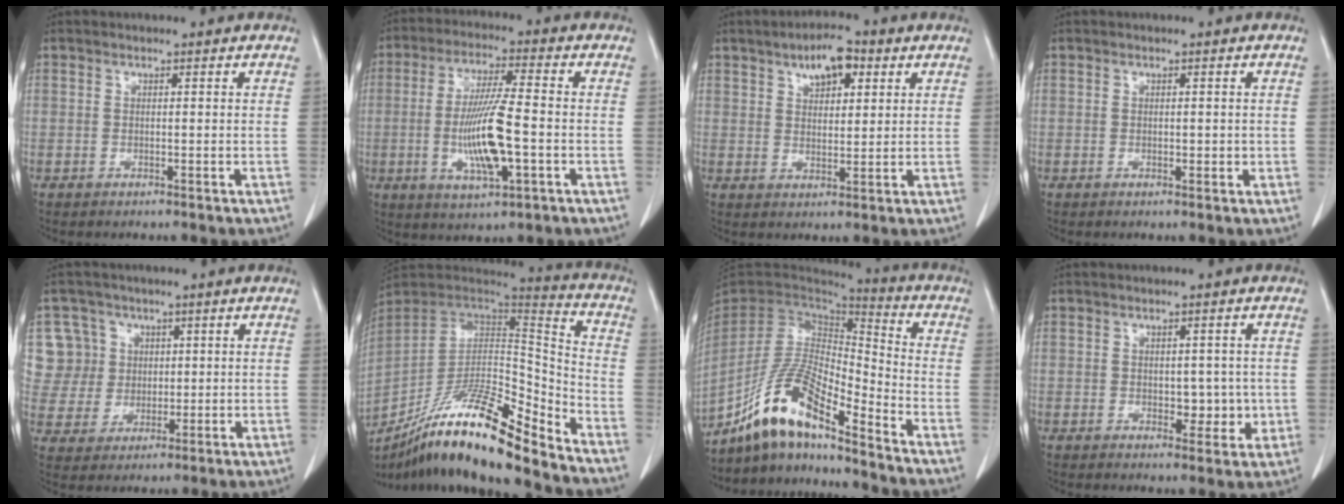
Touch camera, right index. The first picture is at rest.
{"total": 11.3, "force": [-2.1, 1.5, 11.0], "torque": [-0.212, -0.007, -0.037]}
{"total": 6.5, "force": [3.4, 2.9, 4.8], "torque": [-0.077, 0.008, 0.054]}
{"total": 1.1, "force": [0.0, 0.7, 0.8], "torque": [-0.006, 0.001, 0.004]}
{"total": 9.6, "force": [3.2, 9.0, 0.8], "torque": [-0.021, 0.032, 0.074]}
{"total": 20.5, "force": [-15.7, 1.9, 13.1], "torque": [-0.233, -0.007, -0.286]}
{"total": 14.2, "force": [-10.8, 2.2, 9.0], "torque": [-0.179, 0.008, -0.201]}
{"total": 4.2, "force": [-0.2, 2.7, 3.2], "torque": [-0.026, 0.003, 0.006]}